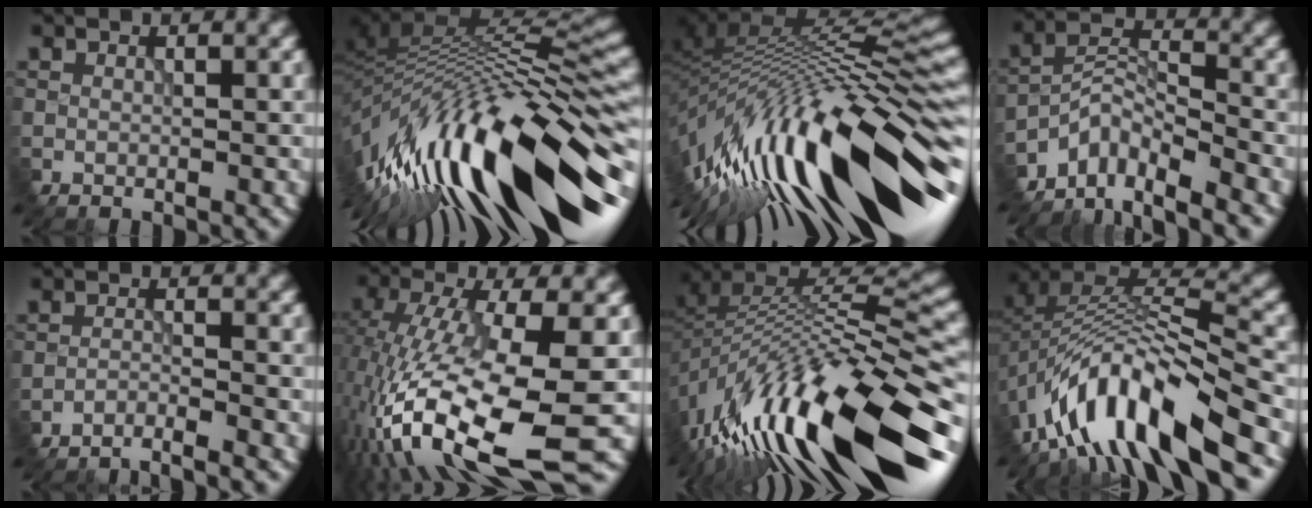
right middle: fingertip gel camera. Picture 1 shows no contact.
{"total": 15.8, "force": [-6.2, 5.3, 13.5], "torque": [-0.235, 0.029, -0.109]}
{"total": 16.0, "force": [-5.3, 5.3, 14.1], "torque": [-0.240, 0.026, -0.095]}
{"total": 5.3, "force": [-4.7, 1.5, 2.1], "torque": [-0.029, 0.004, -0.099]}
{"total": 2.5, "force": [-2.3, 0.0, 0.8], "torque": [-0.015, 0.003, -0.051]}
{"total": 14.6, "force": [-5.2, 4.8, 12.8], "torque": [-0.261, -0.021, -0.087]}
{"total": 16.1, "force": [-8.2, 5.7, 12.6], "torque": [-0.220, 0.016, -0.145]}
{"total": 11.8, "force": [-6.9, 4.1, 8.6], "torque": [-0.153, 0.012, -0.118]}